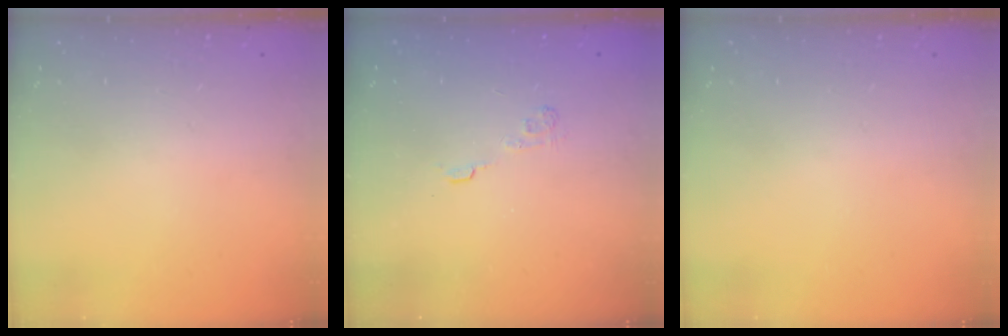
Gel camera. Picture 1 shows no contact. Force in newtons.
{"total": 2.9, "press": 2.5, "slide": 1.4}
{"total": 0.0}